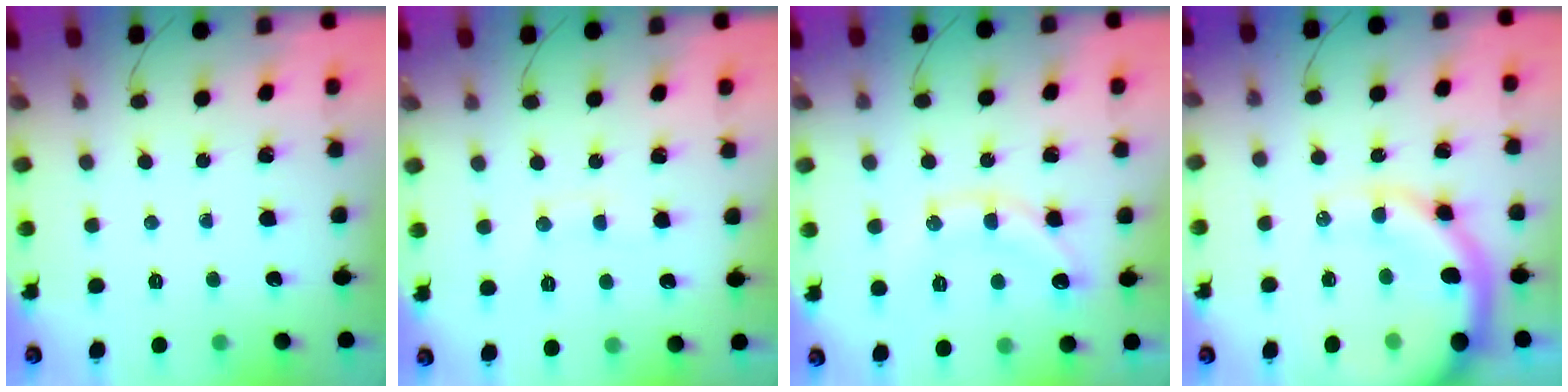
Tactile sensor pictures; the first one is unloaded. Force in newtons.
{"total": 7.3, "press": 7.2, "slide": 1.4}
{"total": 13.4, "press": 13.3, "slide": 1.3}
{"total": 15.7, "press": 15.1, "slide": 4.4}